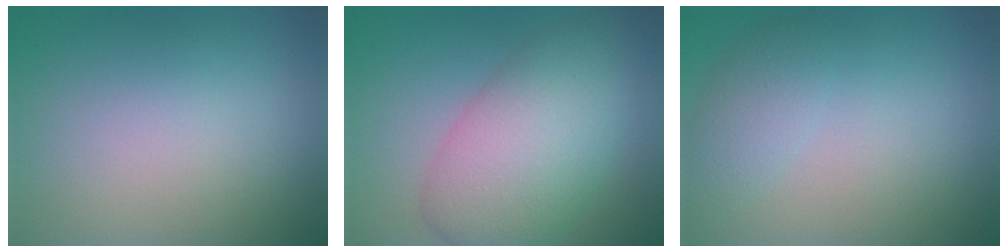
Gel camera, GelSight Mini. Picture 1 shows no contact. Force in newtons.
{"total": 7.8, "press": 7.8, "slide": 0.2}
{"total": 2.3, "press": 2.3, "slide": 0.1}